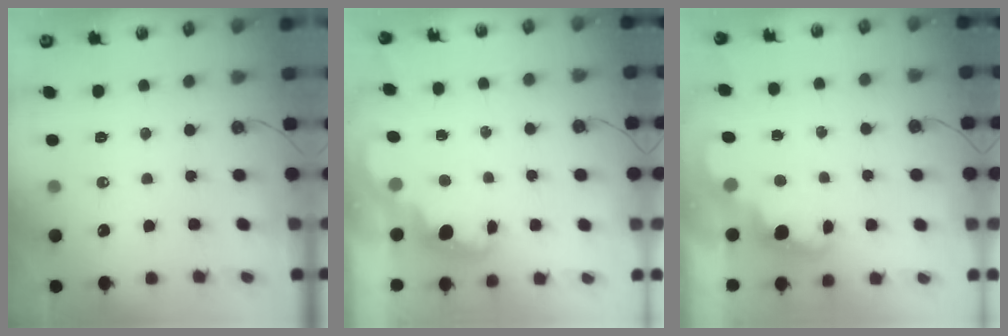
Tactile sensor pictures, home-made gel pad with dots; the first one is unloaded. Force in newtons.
{"total": 2.2, "press": 2.1, "slide": 0.5}
{"total": 2.3, "press": 2.3, "slide": 0.5}